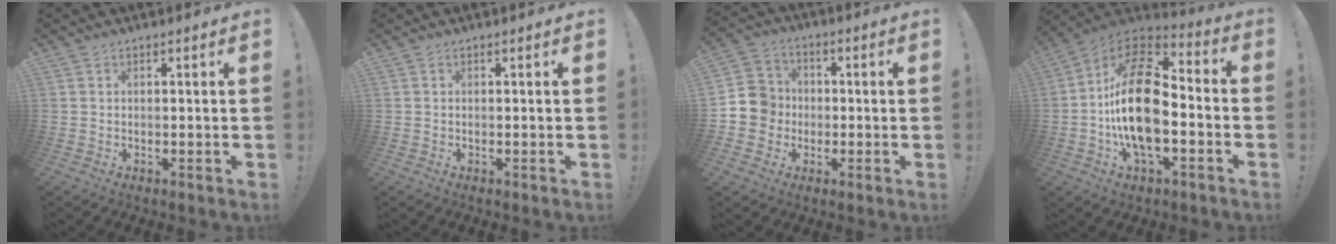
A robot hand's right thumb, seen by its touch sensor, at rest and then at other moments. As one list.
[{"total": 0.0}, {"total": 8.9, "force": [-1.7, 8.5, 1.9], "torque": [-0.024, 0.017, -0.027]}, {"total": 22.5, "force": [-2.9, 11.9, 18.8], "torque": [-0.360, 0.020, -0.047]}]